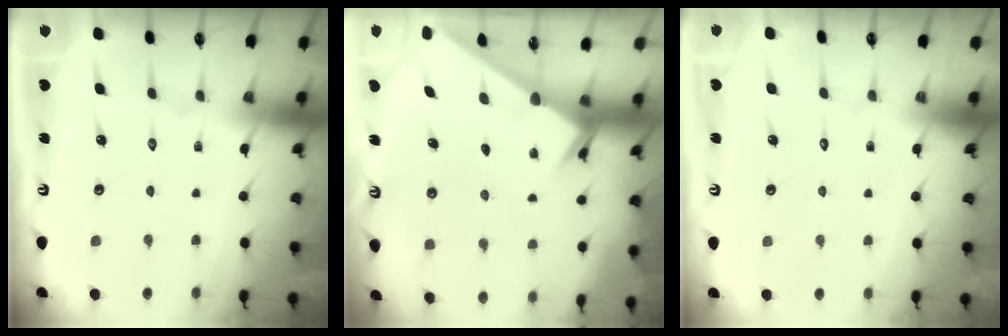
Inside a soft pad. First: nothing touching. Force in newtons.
{"total": 2.4, "press": 2.4, "slide": 0.2}
{"total": 1.8, "press": 1.8, "slide": 0.1}